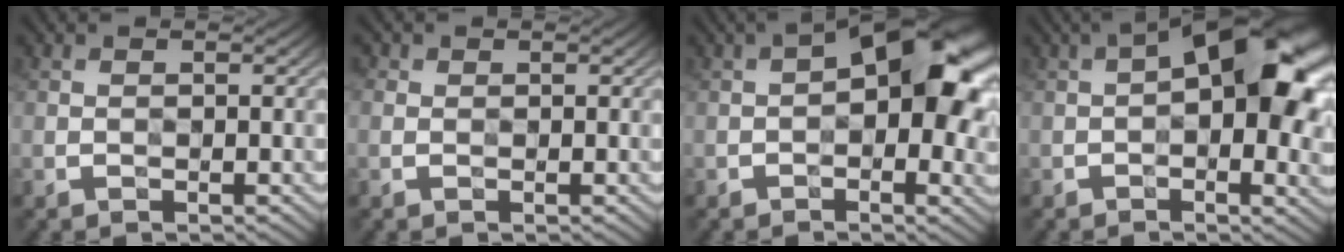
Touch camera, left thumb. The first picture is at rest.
{"total": 1.4, "force": [0.2, 1.3, 0.5], "torque": [-0.013, 0.006, -0.005]}
{"total": 13.0, "force": [1.1, 6.8, 11.0], "torque": [-0.131, 0.020, 0.005]}
{"total": 14.7, "force": [1.6, 7.1, 12.8], "torque": [-0.160, 0.020, 0.016]}